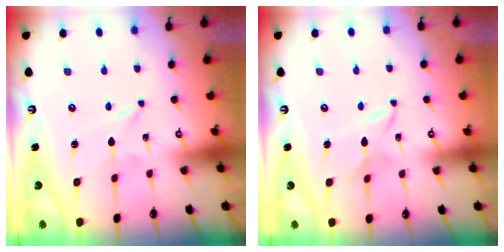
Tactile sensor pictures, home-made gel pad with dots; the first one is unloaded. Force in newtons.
{"total": 3.9, "press": 3.8, "slide": 0.4}